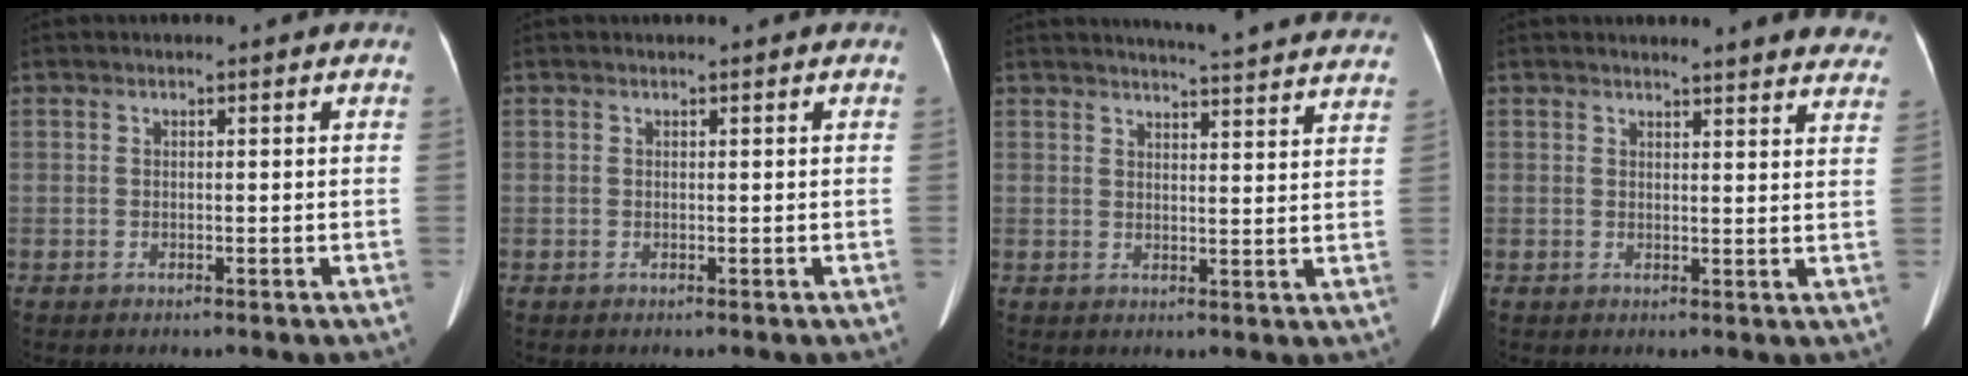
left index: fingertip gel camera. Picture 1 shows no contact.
{"total": 0.0}
{"total": 20.1, "force": [19.2, 1.1, 5.9], "torque": [-0.074, -0.049, 0.215]}
{"total": 12.5, "force": [11.8, 1.8, 3.6], "torque": [-0.018, -0.028, 0.110]}